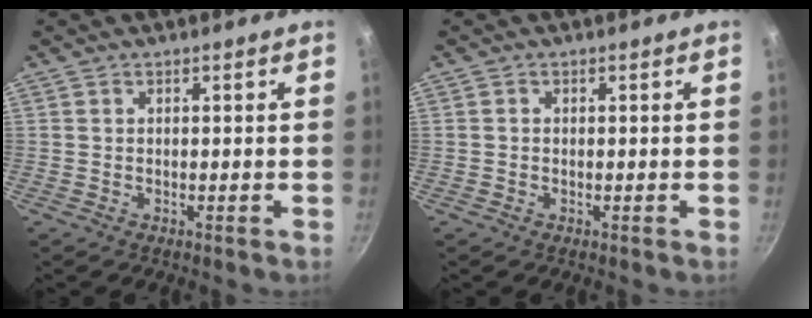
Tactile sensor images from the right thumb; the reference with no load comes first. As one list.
[{"total": 0.0}]